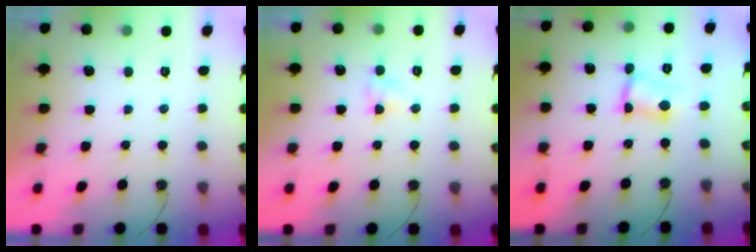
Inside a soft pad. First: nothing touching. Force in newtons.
{"total": 3.0, "press": 3.0, "slide": 0.4}
{"total": 2.0, "press": 2.0, "slide": 0.6}